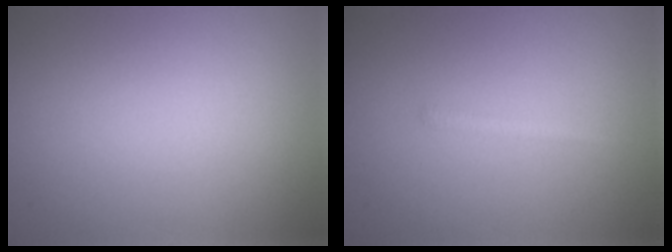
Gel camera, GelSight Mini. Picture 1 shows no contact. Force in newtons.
{"total": 0.8, "press": 0.8, "slide": 0.1}